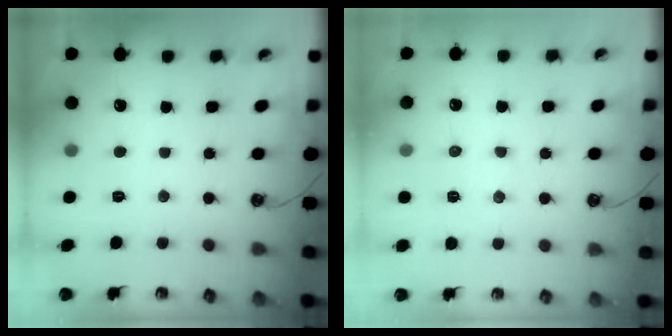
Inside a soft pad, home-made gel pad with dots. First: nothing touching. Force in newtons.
{"total": 3.5, "press": 3.4, "slide": 0.9}